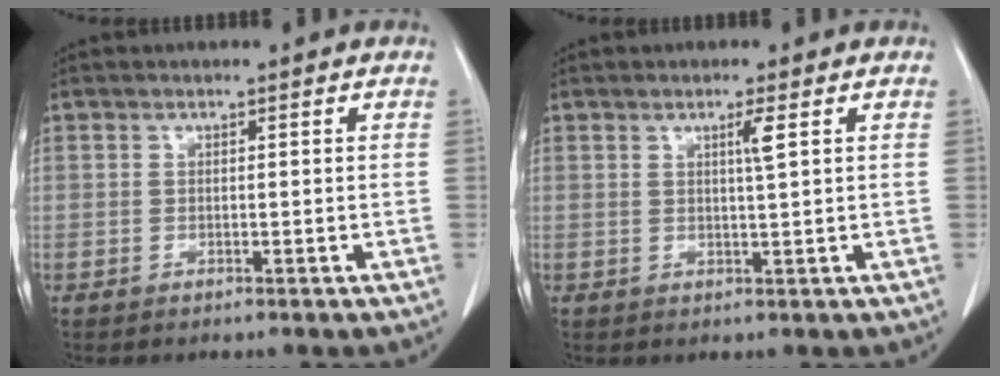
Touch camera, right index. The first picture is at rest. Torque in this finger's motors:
{"motor_torque": [0.06, 0.06, 0.05, 0.03]}